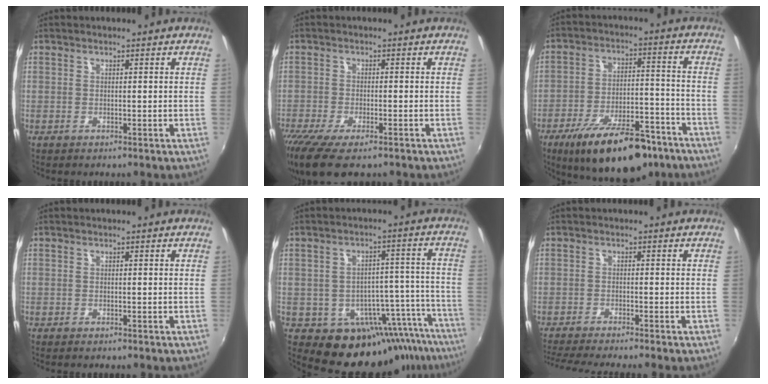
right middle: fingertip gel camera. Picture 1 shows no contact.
{"total": 11.1, "force": [-8.0, 3.4, 7.0], "torque": [-0.161, -0.049, -0.141]}
{"total": 20.2, "force": [-14.4, 7.4, 12.1], "torque": [-0.203, -0.015, -0.207]}
{"total": 0.6, "force": [-0.6, 0.2, 0.2], "torque": [-0.005, -0.004, -0.011]}
{"total": 15.3, "force": [-12.4, 8.2, 3.9], "torque": [-0.045, 0.038, -0.147]}
{"total": 7.6, "force": [-6.8, -0.8, 3.4], "torque": [-0.084, -0.026, -0.112]}